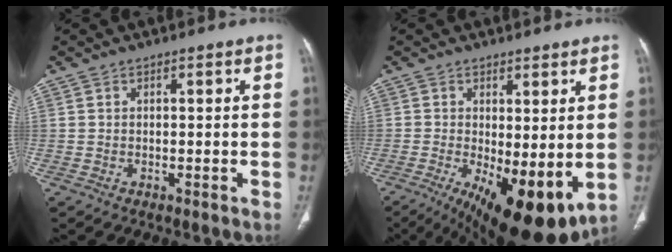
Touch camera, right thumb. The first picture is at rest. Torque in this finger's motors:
{"motor_torque": [-0.23, 1.09, 0.25, -0.10, 0.14]}